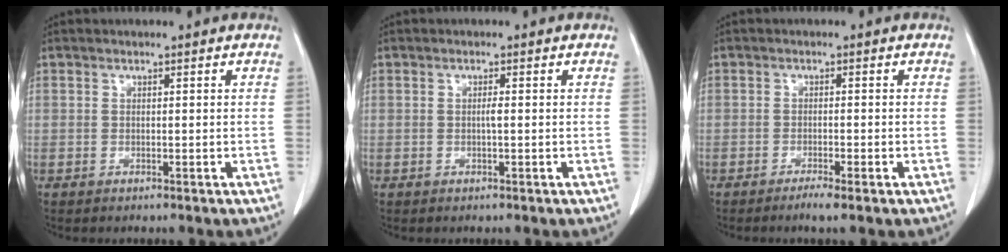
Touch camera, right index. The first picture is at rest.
{"total": 0.8, "force": [-0.1, 0.0, 0.8], "torque": [-0.017, -0.001, -0.002]}
{"total": 2.3, "force": [-1.5, -0.1, 1.7], "torque": [-0.028, -0.004, -0.026]}